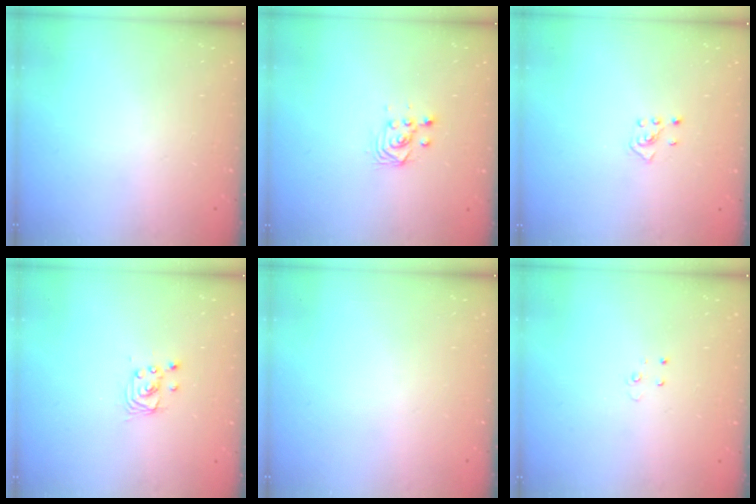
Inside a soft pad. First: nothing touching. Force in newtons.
{"total": 3.3, "press": 3.1, "slide": 1.1}
{"total": 2.5, "press": 2.4, "slide": 0.7}
{"total": 2.9, "press": 2.9, "slide": 0.2}
{"total": 0.0}
{"total": 3.0, "press": 2.9, "slide": 0.3}